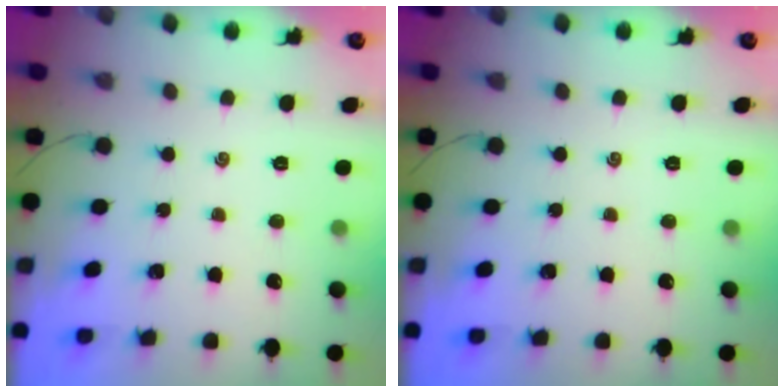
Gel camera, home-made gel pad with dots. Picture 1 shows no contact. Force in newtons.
{"total": 0.0}